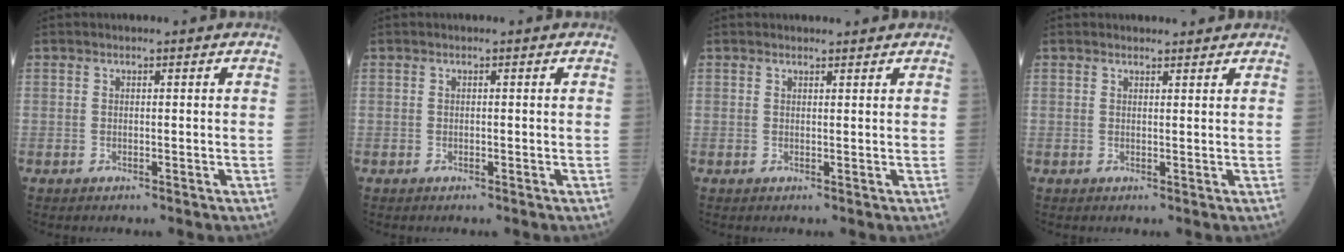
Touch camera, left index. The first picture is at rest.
{"total": 0.0}
{"total": 1.8, "force": [1.8, 0.4, 0.2], "torque": [-0.005, 0.006, 0.024]}
{"total": 2.5, "force": [2.4, 0.6, 0.2], "torque": [-0.004, 0.005, 0.028]}